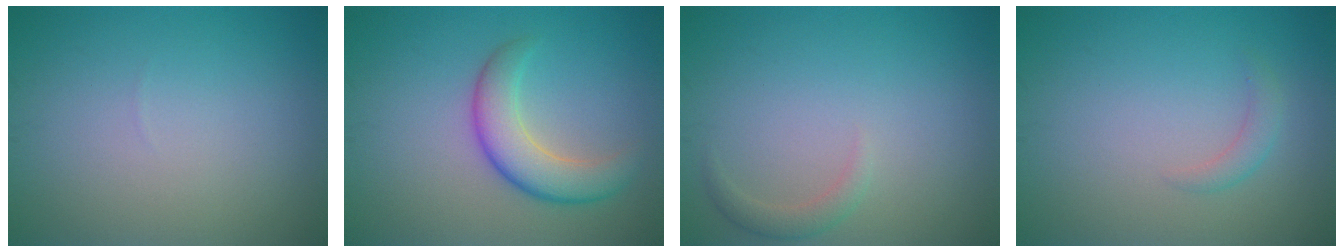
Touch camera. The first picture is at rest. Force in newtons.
{"total": 4.6, "press": 4.6, "slide": 0.2}
{"total": 1.3, "press": 1.3, "slide": 0.1}
{"total": 1.2, "press": 1.2, "slide": 0.1}